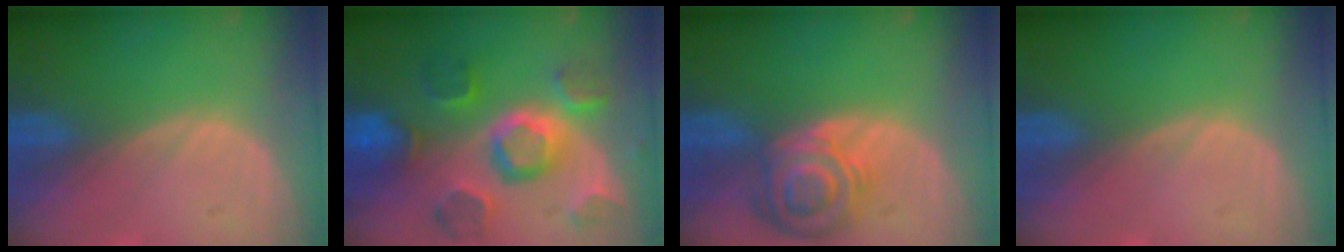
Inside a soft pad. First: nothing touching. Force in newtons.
{"total": 11.3, "press": 10.1, "slide": 5.1}
{"total": 8.3, "press": 7.3, "slide": 3.9}
{"total": 0.0}